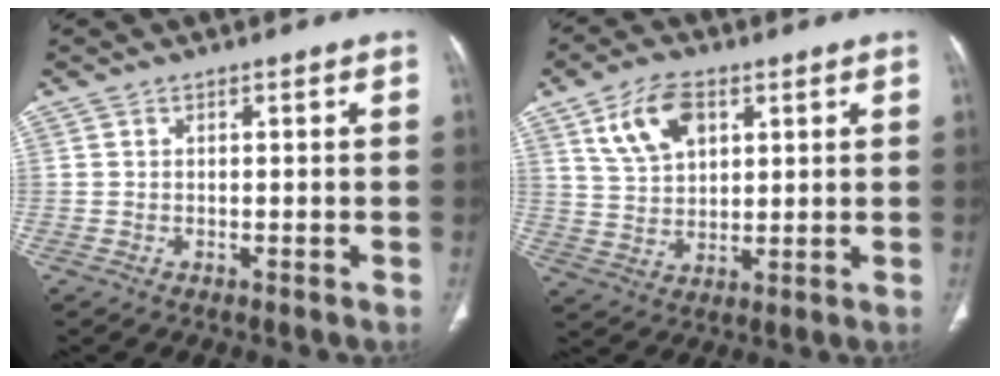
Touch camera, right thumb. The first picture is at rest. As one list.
[{"total": 10.0, "force": [4.6, 6.1, 6.6], "torque": [-0.104, -0.011, 0.090]}]